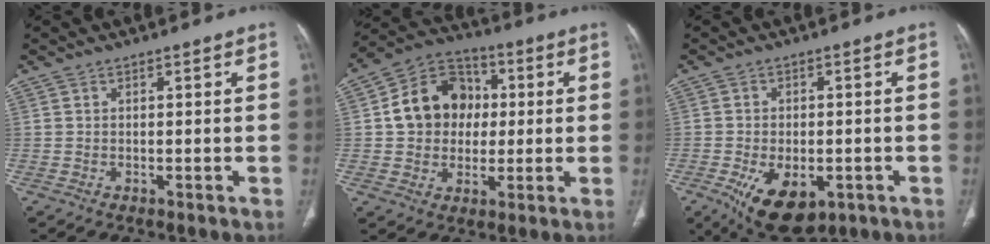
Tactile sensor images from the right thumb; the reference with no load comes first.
{"total": 13.9, "force": [1.1, 11.7, 7.5], "torque": [-0.085, 0.021, 0.012]}
{"total": 12.2, "force": [-5.0, 6.9, 8.8], "torque": [-0.137, 0.003, -0.063]}